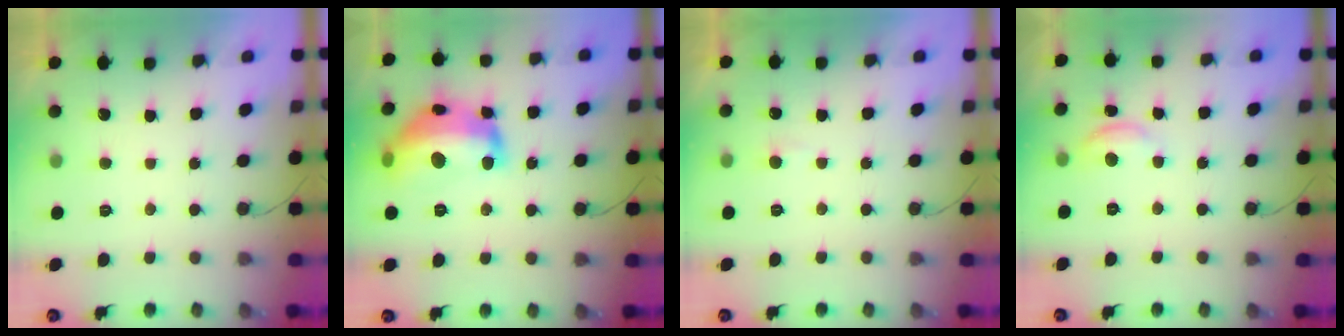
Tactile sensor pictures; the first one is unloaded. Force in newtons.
{"total": 19.1, "press": 19.0, "slide": 1.0}
{"total": 3.6, "press": 3.6, "slide": 0.4}
{"total": 5.7, "press": 5.6, "slide": 0.5}